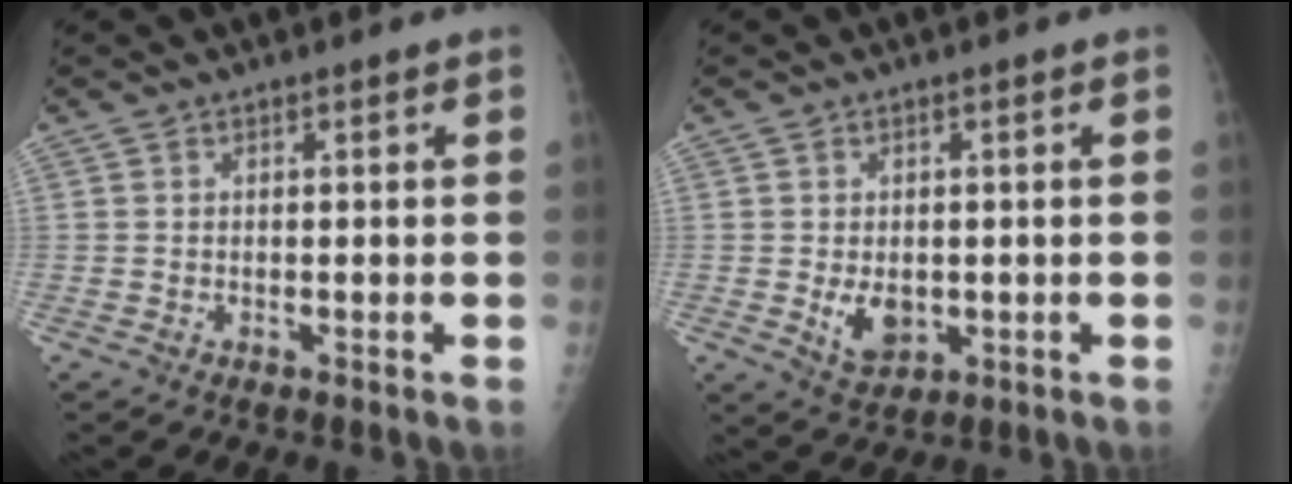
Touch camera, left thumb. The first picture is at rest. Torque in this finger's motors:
{"motor_torque": [0.20, 0.24, 0.69, 0.19, 0.03]}